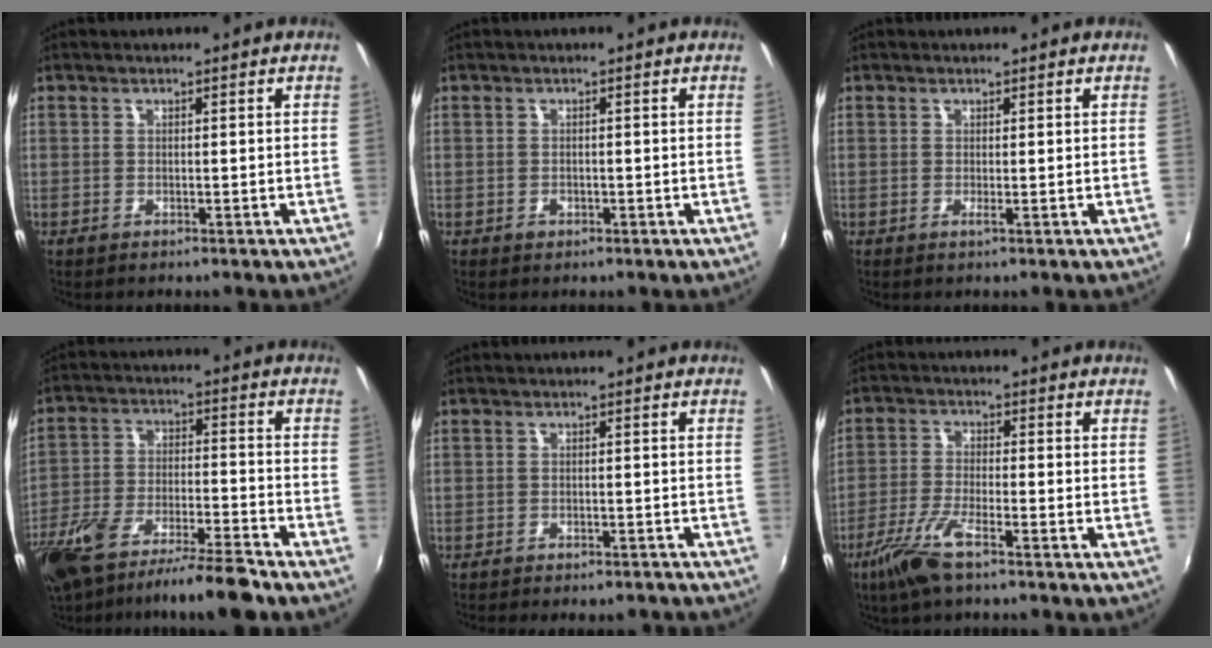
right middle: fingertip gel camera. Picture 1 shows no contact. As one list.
[{"total": 1.2, "force": [-0.7, 0.9, 0.4], "torque": [-0.006, -0.002, -0.010]}, {"total": 0.5, "force": [0.1, -0.2, 0.4], "torque": [-0.009, -0.004, -0.002]}, {"total": 16.1, "force": [-12.7, 2.6, 9.5], "torque": [-0.196, -0.031, -0.222]}, {"total": 7.0, "force": [-6.3, 1.9, 2.4], "torque": [-0.057, -0.010, -0.079]}, {"total": 8.2, "force": [-5.4, 1.4, 6.0], "torque": [-0.138, -0.011, -0.108]}]